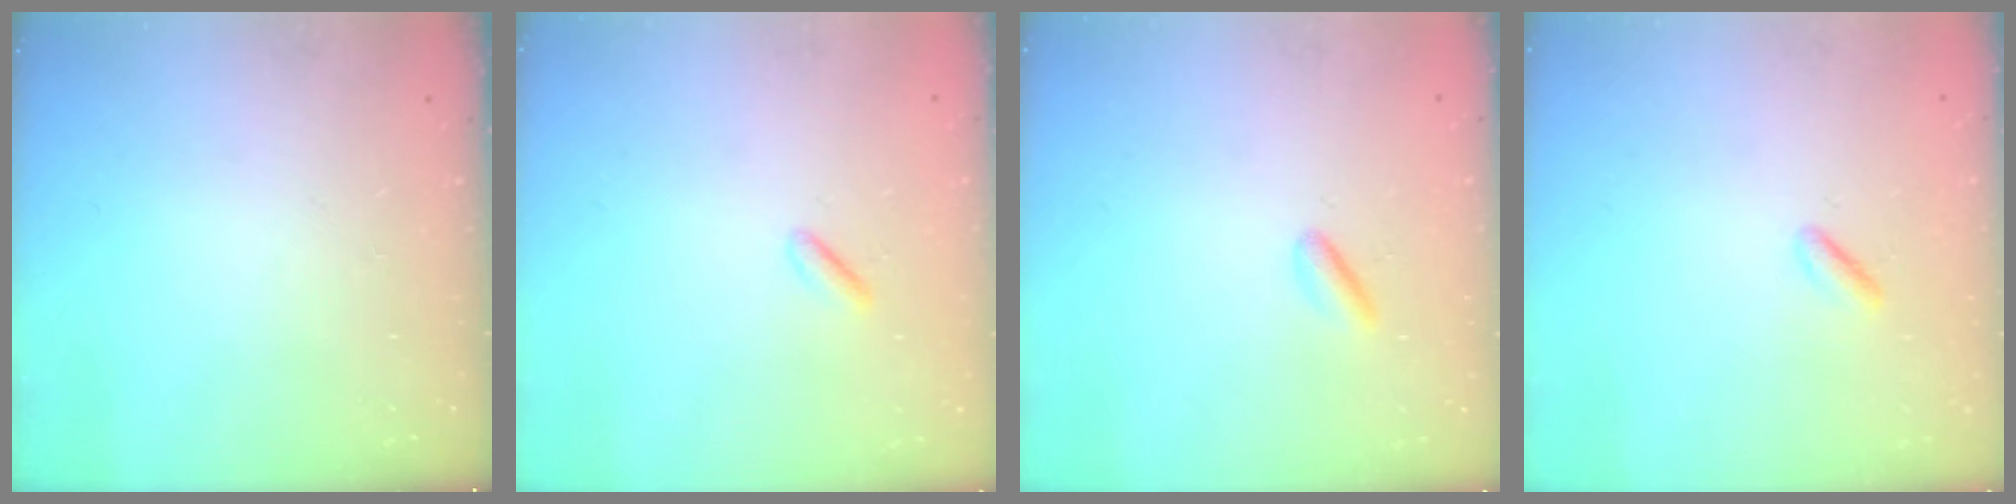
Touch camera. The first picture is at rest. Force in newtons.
{"total": 0.6, "press": 0.2, "slide": 0.6}
{"total": 2.2, "press": 2.1, "slide": 0.5}
{"total": 1.4, "press": 1.2, "slide": 0.8}